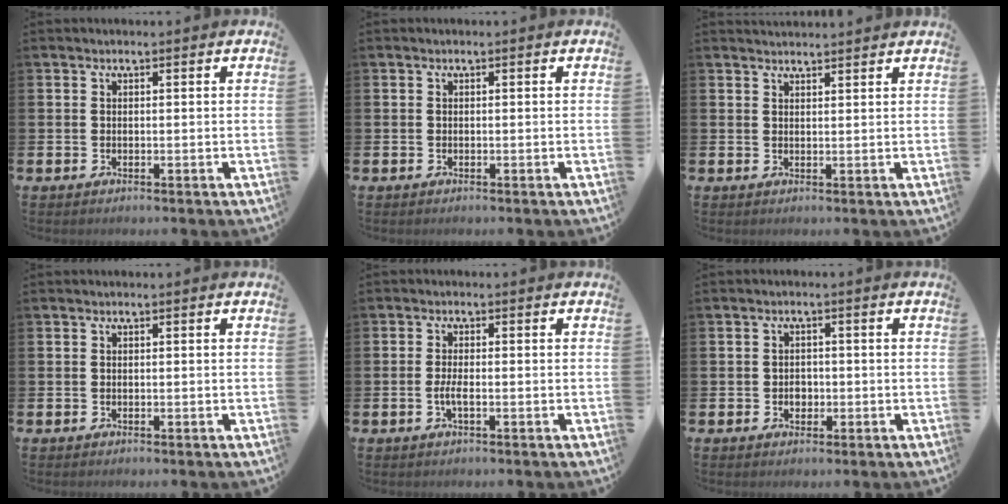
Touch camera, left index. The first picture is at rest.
{"total": 0.0}
{"total": 2.1, "force": [2.1, 0.1, 0.0], "torque": [0.004, -0.012, 0.037]}
{"total": 0.0}
{"total": 1.9, "force": [-0.5, 0.4, 1.8], "torque": [-0.035, 0.001, -0.010]}
{"total": 1.8, "force": [-0.3, 1.5, 0.9], "torque": [0.003, -0.004, -0.013]}